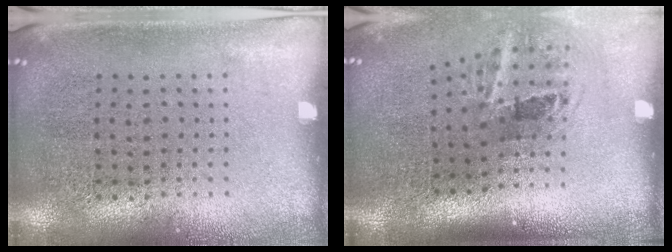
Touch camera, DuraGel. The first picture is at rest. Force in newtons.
{"total": 2.0, "press": 1.2, "slide": 1.6}